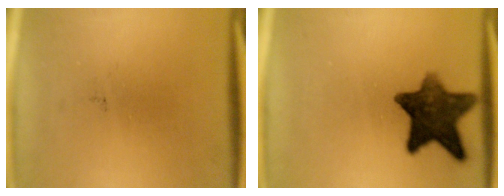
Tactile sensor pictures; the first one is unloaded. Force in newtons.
{"total": 11.5}